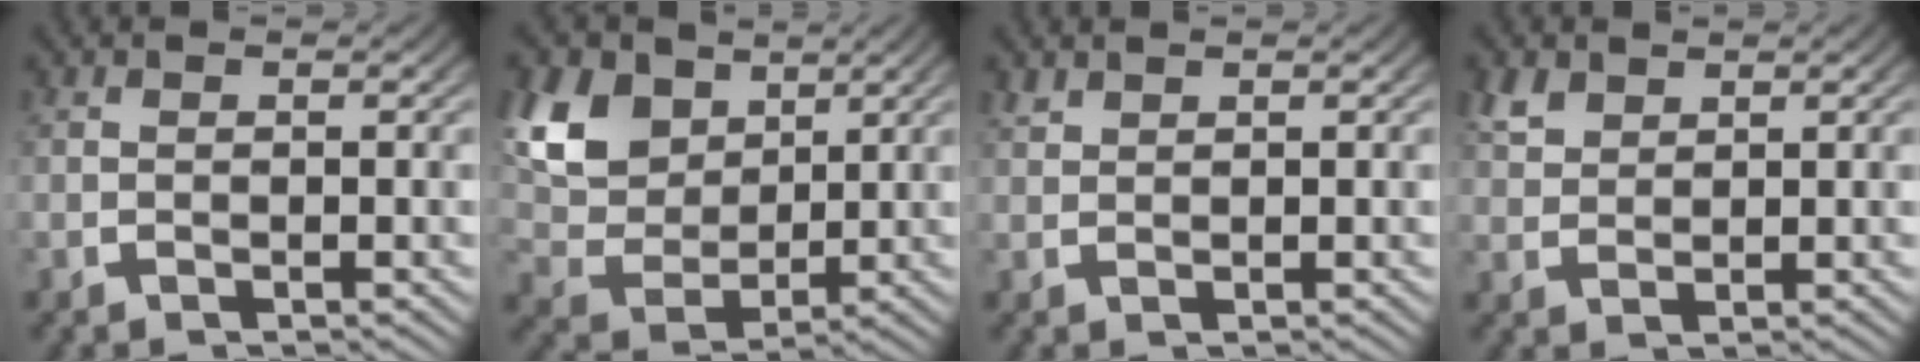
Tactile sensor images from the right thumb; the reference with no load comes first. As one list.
[{"total": 10.6, "force": [2.2, 8.1, 6.5], "torque": [-0.168, -0.031, 0.049]}, {"total": 1.1, "force": [1.1, 0.1, 0.0], "torque": [0.001, 0.003, 0.026]}, {"total": 2.5, "force": [2.0, 1.2, 0.9], "torque": [-0.019, 0.000, 0.045]}]